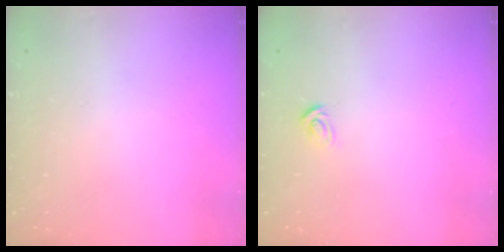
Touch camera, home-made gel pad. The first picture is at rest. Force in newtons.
{"total": 3.2, "press": 3.2, "slide": 0.3}